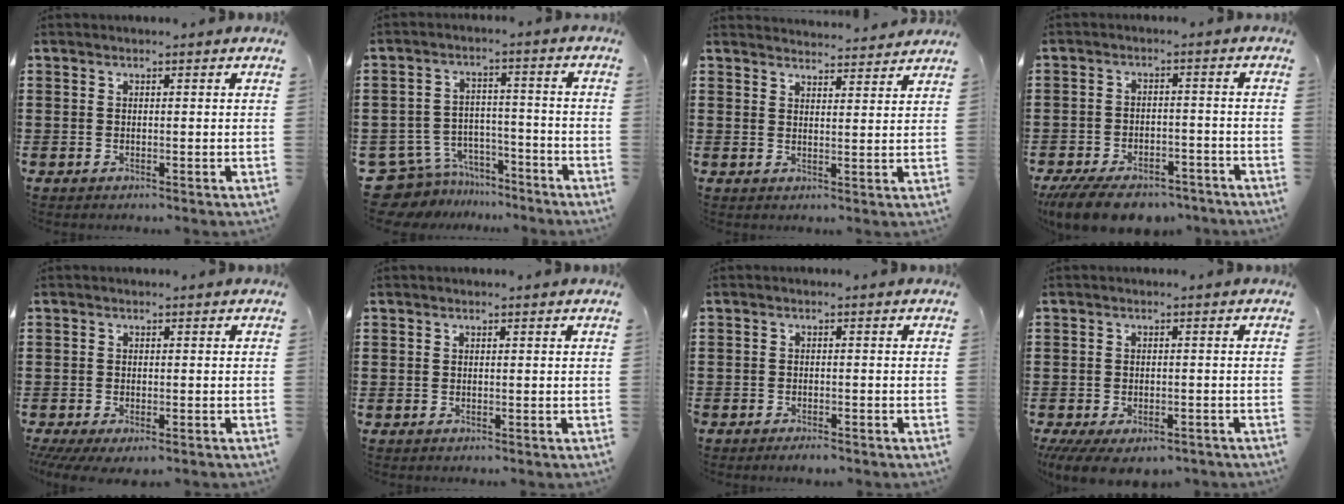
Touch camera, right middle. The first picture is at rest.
{"total": 7.7, "force": [-7.2, 2.7, 0.8], "torque": [-0.044, 0.018, -0.149]}
{"total": 3.1, "force": [3.0, -0.1, -0.5], "torque": [0.000, -0.017, 0.057]}
{"total": 6.5, "force": [-5.9, 1.8, 2.3], "torque": [-0.041, 0.006, -0.112]}
{"total": 1.6, "force": [-1.3, 0.4, 0.8], "torque": [-0.022, -0.006, -0.028]}
{"total": 0.0}
{"total": 1.6, "force": [-1.6, 0.2, 0.3], "torque": [-0.010, -0.001, -0.032]}
{"total": 3.2, "force": [-2.8, 1.0, 1.1], "torque": [-0.034, -0.009, -0.061]}